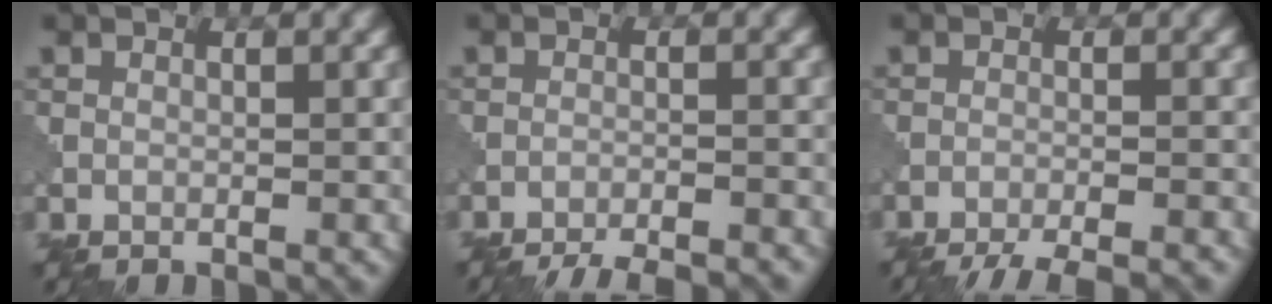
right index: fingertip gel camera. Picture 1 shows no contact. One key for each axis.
{"total": 8.3, "fx": -7.8, "fy": 1.5, "fz": 2.2, "tx": -0.023, "ty": 0.003, "tz": -0.108}
{"total": 7.2, "fx": -6.5, "fy": 1.1, "fz": 2.7, "tx": -0.035, "ty": -0.006, "tz": -0.097}